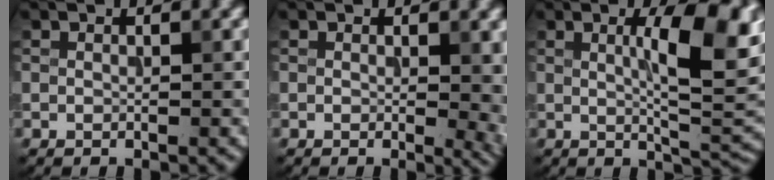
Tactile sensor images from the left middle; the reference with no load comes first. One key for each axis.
{"total": 3.9, "fx": 0.0, "fy": 1.5, "fz": 3.6, "tx": -0.032, "ty": -0.006, "tz": -0.001}
{"total": 9.2, "fx": 1.9, "fy": 2.3, "fz": 8.8, "tx": -0.117, "ty": 0.002, "tz": 0.032}